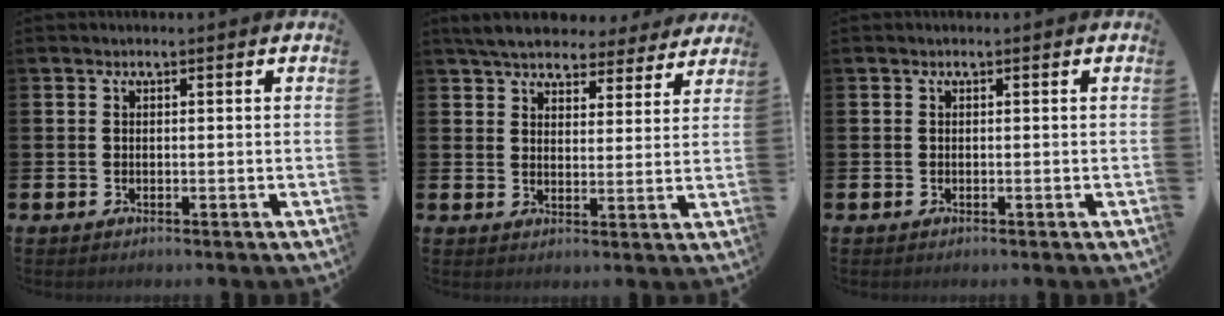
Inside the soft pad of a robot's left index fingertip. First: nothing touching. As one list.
[{"total": 6.2, "force": [5.8, 1.7, 1.2], "torque": [-0.040, -0.029, 0.104]}, {"total": 0.0}]